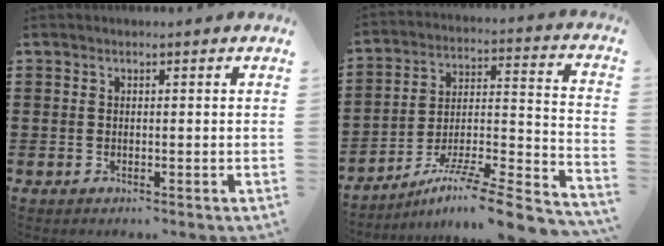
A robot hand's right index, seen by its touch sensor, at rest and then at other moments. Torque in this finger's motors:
{"motor_torque": [0.56, 0.64, 0.12, 0.01]}